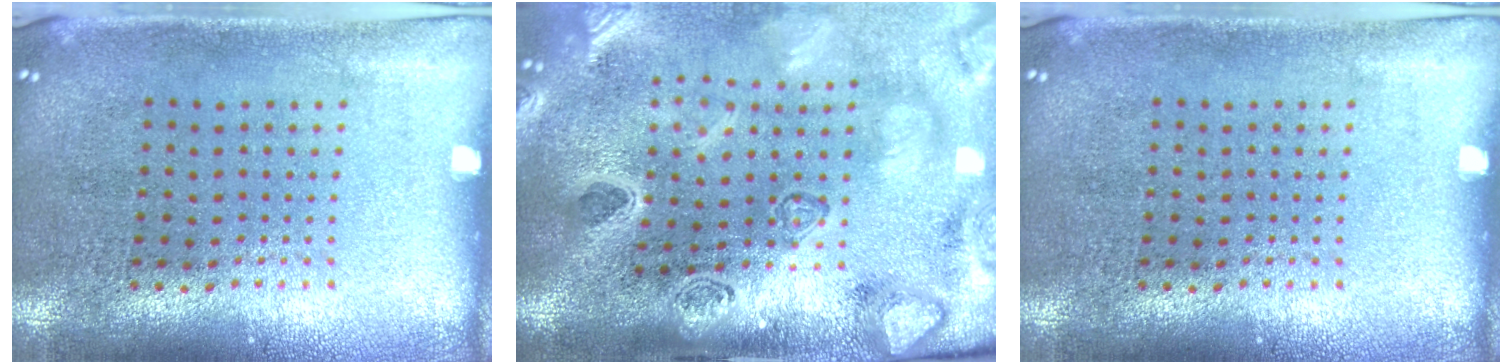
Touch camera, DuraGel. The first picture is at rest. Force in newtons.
{"total": 4.3, "press": 3.3, "slide": 2.7}
{"total": 0.0}